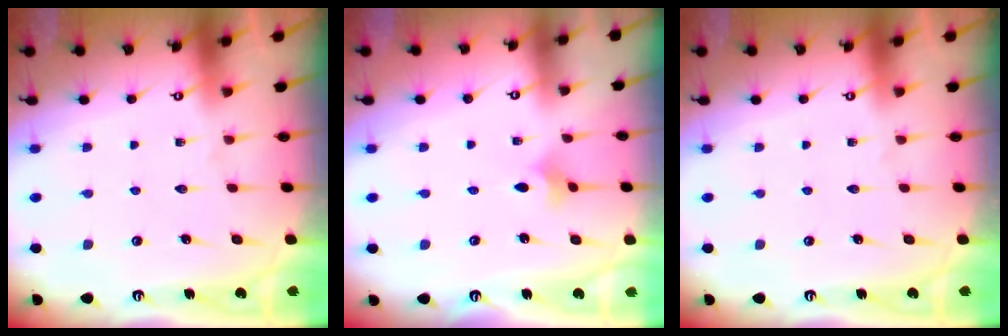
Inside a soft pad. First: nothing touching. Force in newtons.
{"total": 2.1, "press": 2.0, "slide": 0.6}
{"total": 0.0}